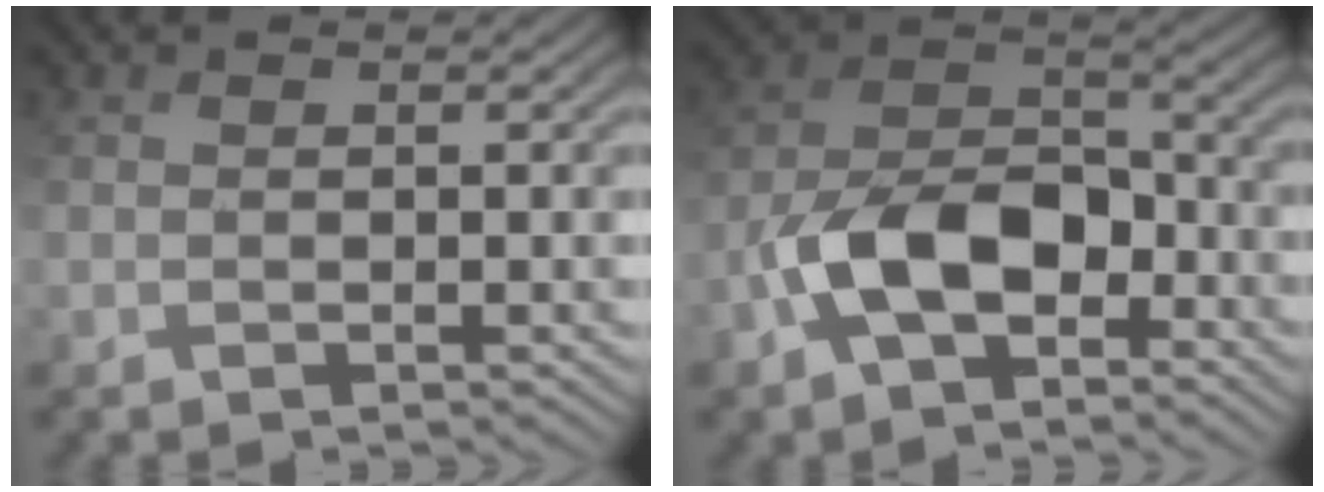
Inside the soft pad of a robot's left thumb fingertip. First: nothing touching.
{"total": 9.1, "force": [-4.0, 5.0, 6.5], "torque": [-0.125, 0.016, -0.088]}